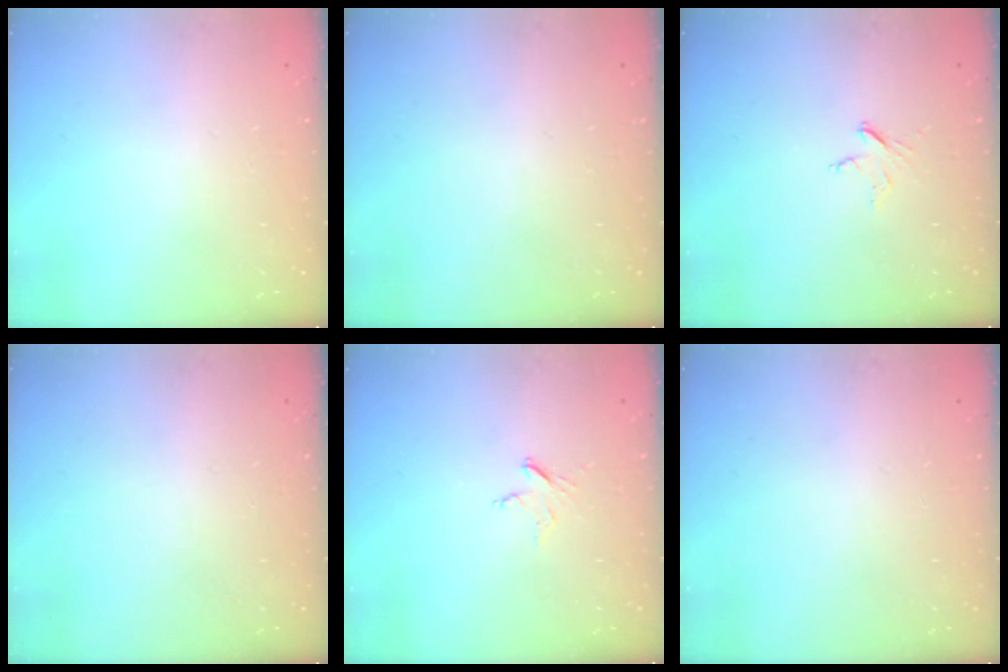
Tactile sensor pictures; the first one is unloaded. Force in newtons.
{"total": 0.0}
{"total": 3.7, "press": 3.7, "slide": 0.4}
{"total": 0.0}
{"total": 3.7, "press": 3.7, "slide": 0.4}
{"total": 0.0}